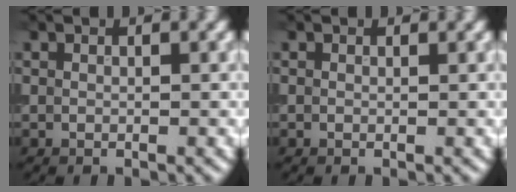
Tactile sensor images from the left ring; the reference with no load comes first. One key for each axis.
{"total": 0.0}